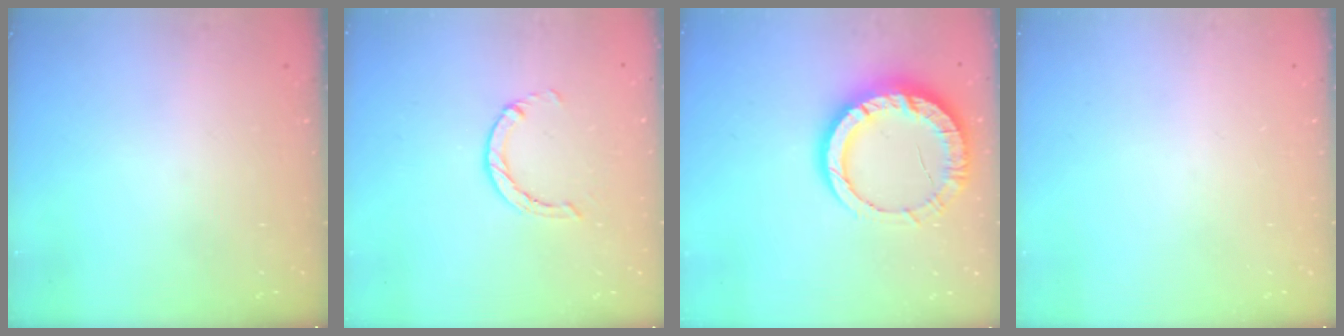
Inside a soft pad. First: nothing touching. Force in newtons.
{"total": 1.4, "press": 1.4, "slide": 0.3}
{"total": 15.2, "press": 15.2, "slide": 1.4}
{"total": 0.0}